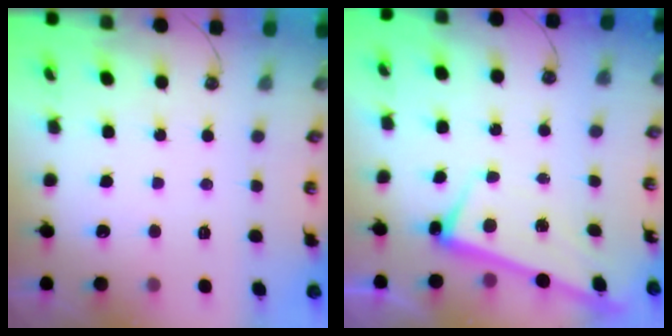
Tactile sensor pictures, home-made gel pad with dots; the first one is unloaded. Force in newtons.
{"total": 2.7, "press": 2.6, "slide": 0.4}